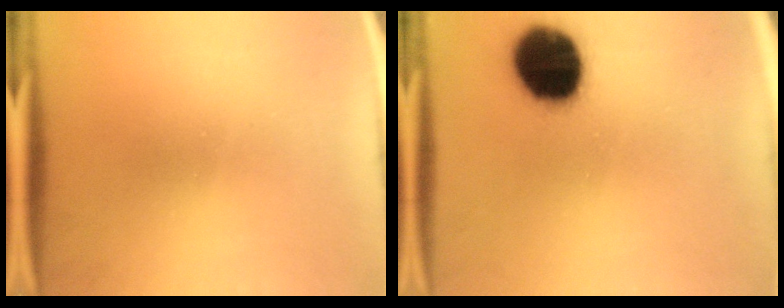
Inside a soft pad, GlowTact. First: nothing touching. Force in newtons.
{"total": 19.8}